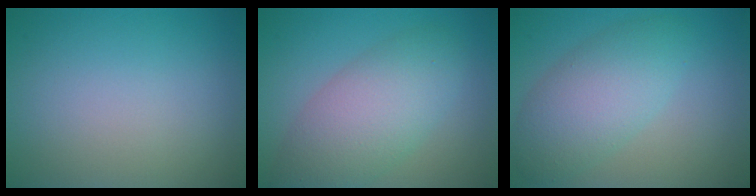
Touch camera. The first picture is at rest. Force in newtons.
{"total": 6.3, "press": 6.3, "slide": 0.4}
{"total": 5.3, "press": 5.3, "slide": 0.1}